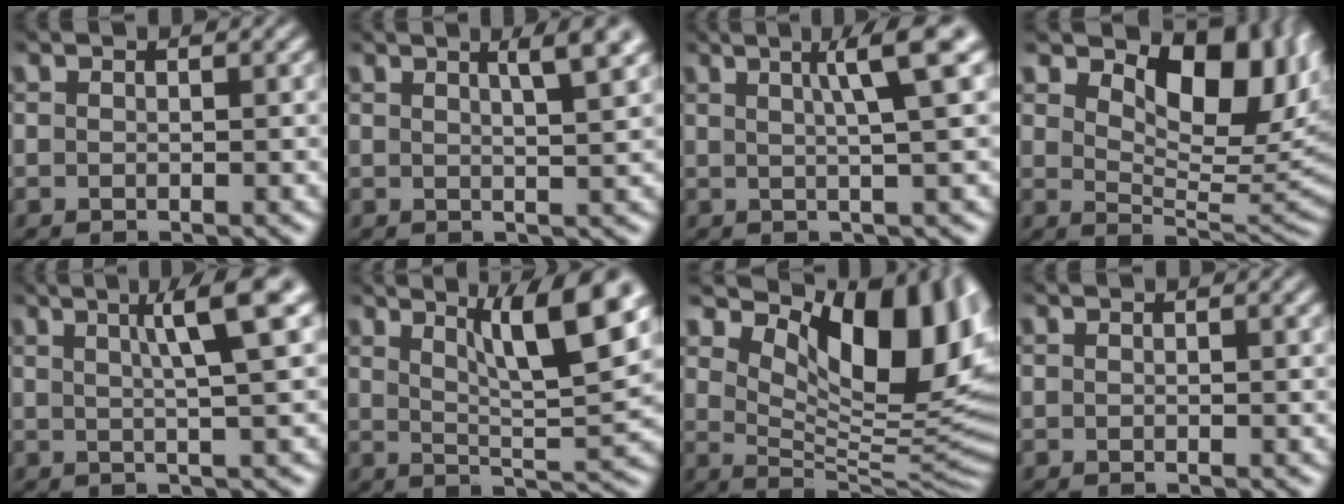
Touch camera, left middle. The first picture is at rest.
{"total": 4.1, "force": [2.2, 1.1, 3.3], "torque": [-0.023, 0.015, 0.013]}
{"total": 4.8, "force": [1.8, 0.5, 4.4], "torque": [-0.060, 0.012, 0.026]}
{"total": 10.2, "force": [4.1, 5.3, 7.6], "torque": [-0.108, -0.005, 0.066]}
{"total": 5.3, "force": [2.1, 0.6, 4.8], "torque": [-0.067, 0.014, 0.030]}
{"total": 8.7, "force": [4.1, 1.7, 7.5], "torque": [-0.104, 0.003, 0.071]}
{"total": 13.3, "force": [5.4, 6.1, 10.5], "torque": [-0.138, -0.003, 0.098]}
{"total": 0.6, "force": [0.4, 0.1, 0.5], "torque": [-0.005, 0.004, 0.005]}